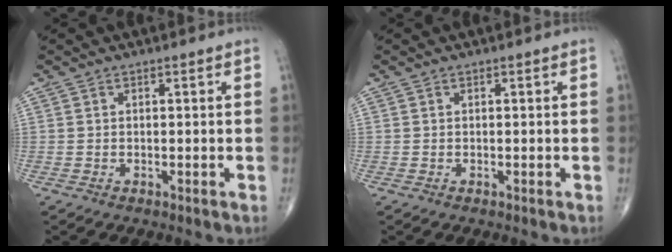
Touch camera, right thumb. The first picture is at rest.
{"total": 0.0}